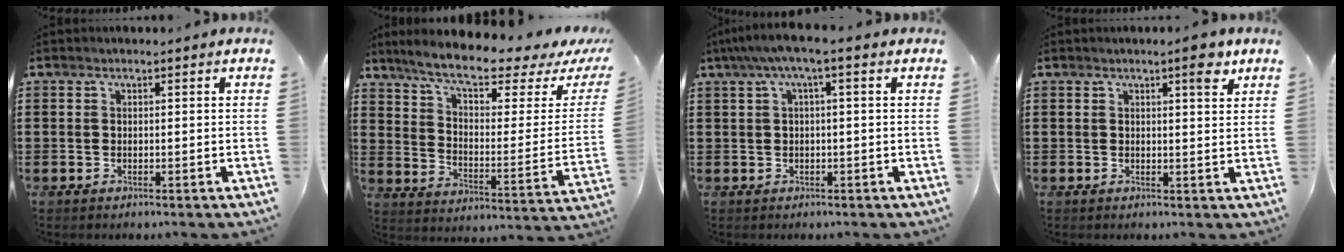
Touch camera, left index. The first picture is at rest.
{"total": 8.7, "force": [6.8, 0.9, 5.4], "torque": [-0.115, -0.044, 0.111]}
{"total": 3.1, "force": [-0.1, 0.3, 3.1], "torque": [-0.063, 0.000, -0.008]}
{"total": 4.1, "force": [2.6, 0.5, 3.1], "torque": [-0.042, -0.005, 0.040]}